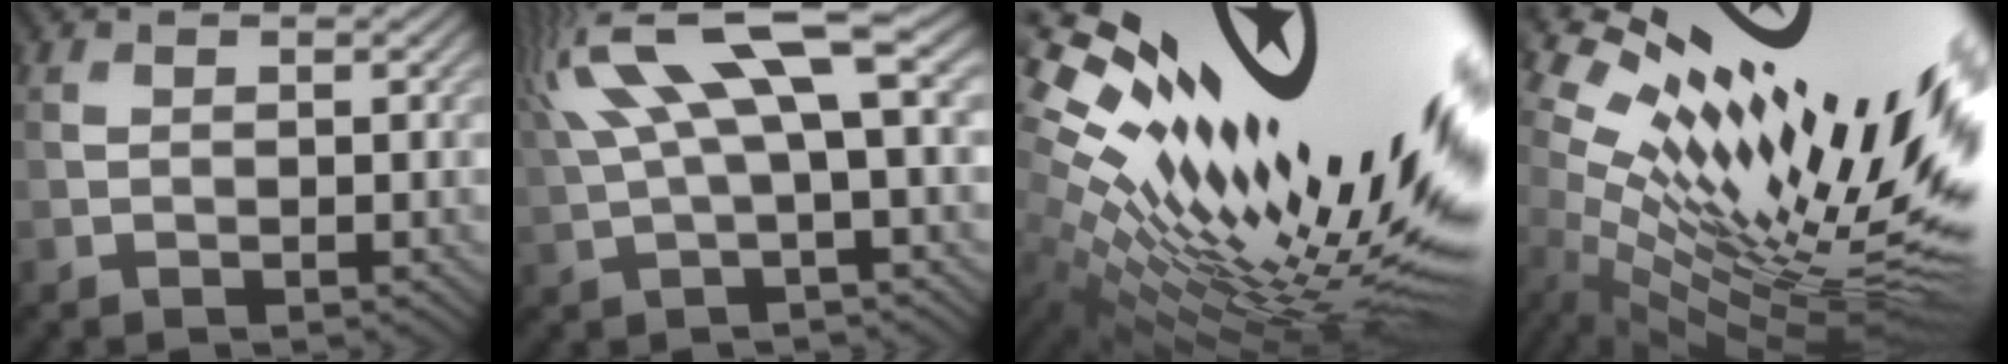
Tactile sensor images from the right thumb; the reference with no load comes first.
{"total": 11.6, "force": [4.1, 3.1, 10.3], "torque": [-0.221, 0.019, 0.080]}
{"total": 20.3, "force": [6.1, 8.0, 17.6], "torque": [-0.291, -0.018, 0.138]}
{"total": 18.2, "force": [6.0, 6.8, 15.8], "torque": [-0.263, -0.016, 0.116]}